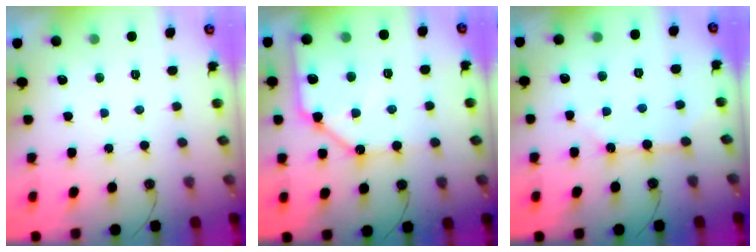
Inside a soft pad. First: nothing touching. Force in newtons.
{"total": 14.2, "press": 14.1, "slide": 2.1}
{"total": 6.2, "press": 6.2, "slide": 0.7}